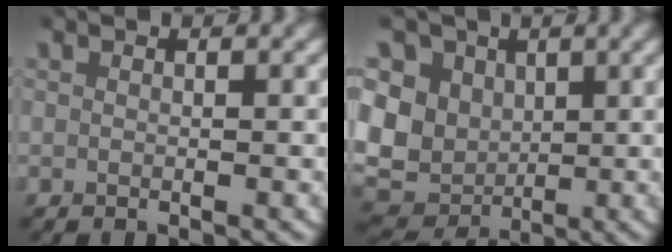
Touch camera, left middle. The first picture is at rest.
{"total": 14.8, "force": [1.3, 13.5, 6.0], "torque": [-0.153, -0.019, 0.012]}